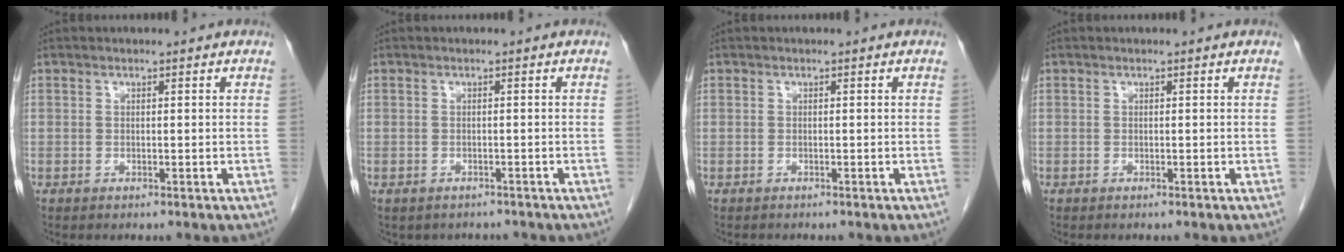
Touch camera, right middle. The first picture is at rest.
{"total": 3.4, "force": [-2.9, 1.8, 0.3], "torque": [-0.005, 0.007, -0.035]}
{"total": 0.7, "force": [-0.6, 0.4, -0.1], "torque": [-0.008, 0.002, -0.012]}
{"total": 0.0}